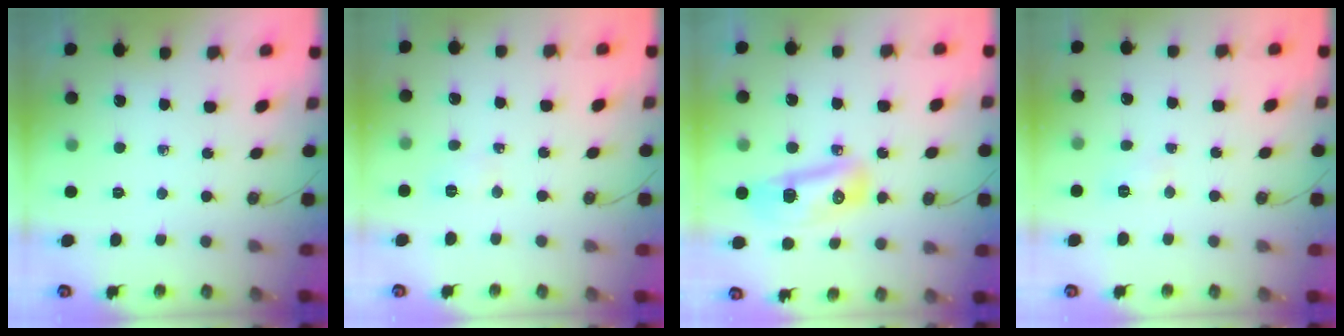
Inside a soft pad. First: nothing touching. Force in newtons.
{"total": 2.8, "press": 2.7, "slide": 0.8}
{"total": 10.7, "press": 10.6, "slide": 1.5}
{"total": 4.4, "press": 4.3, "slide": 0.8}